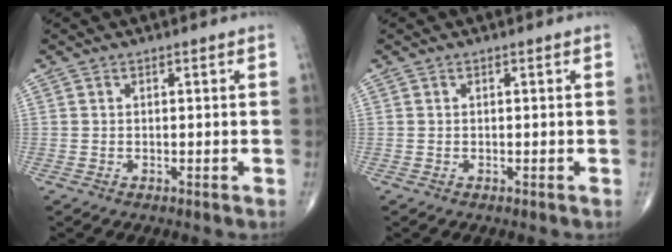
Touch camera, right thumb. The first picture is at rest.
{"total": 0.0}